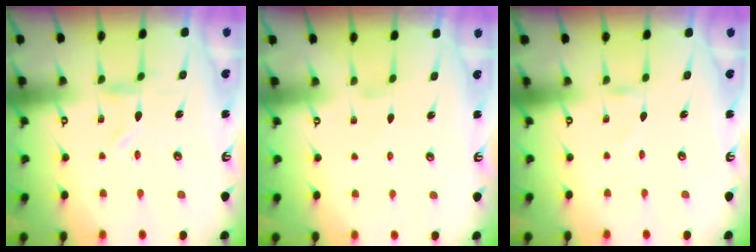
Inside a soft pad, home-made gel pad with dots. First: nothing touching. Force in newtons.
{"total": 0.0}
{"total": 0.0}